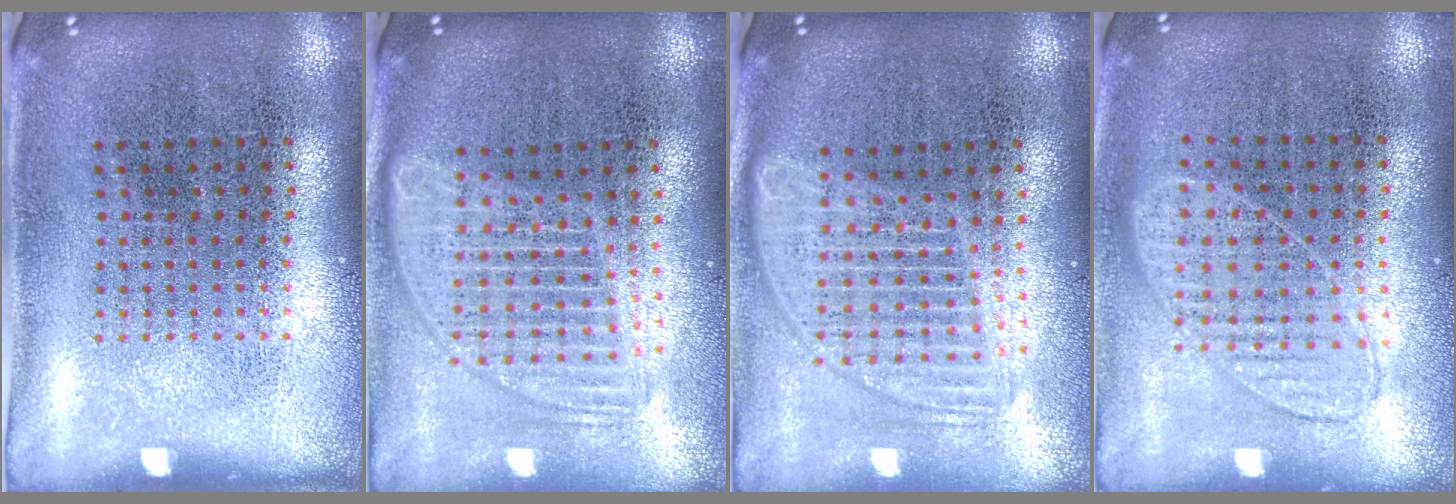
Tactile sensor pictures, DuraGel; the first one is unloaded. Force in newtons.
{"total": 1.8, "press": 1.5, "slide": 0.9}
{"total": 1.8, "press": 1.5, "slide": 0.9}
{"total": 0.9, "press": 0.9, "slide": 0.4}